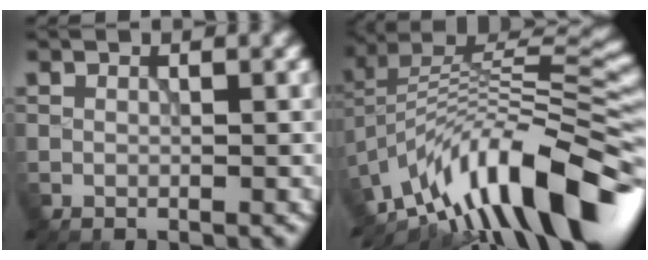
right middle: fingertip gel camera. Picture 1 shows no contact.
{"total": 13.0, "force": [-6.8, 4.5, 10.2], "torque": [-0.174, 0.042, -0.126]}